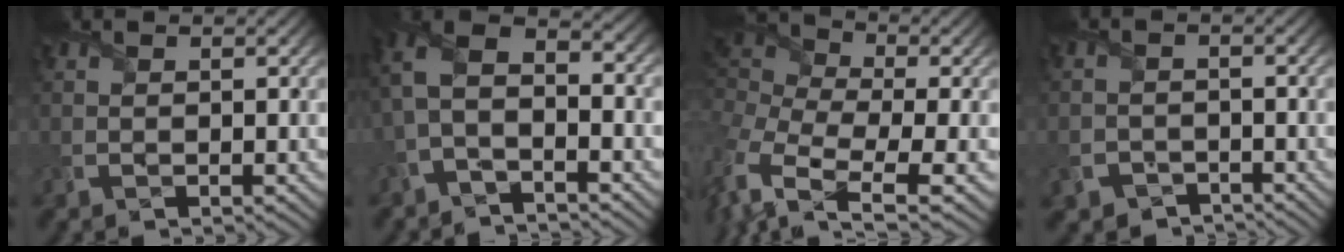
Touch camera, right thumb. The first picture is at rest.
{"total": 6.8, "force": [-2.0, 3.6, 5.4], "torque": [-0.117, 0.008, -0.055]}
{"total": 11.7, "force": [-0.4, 6.6, 9.7], "torque": [-0.268, -0.002, 0.010]}
{"total": 3.4, "force": [-2.6, 2.1, 0.4], "torque": [-0.003, -0.001, -0.050]}